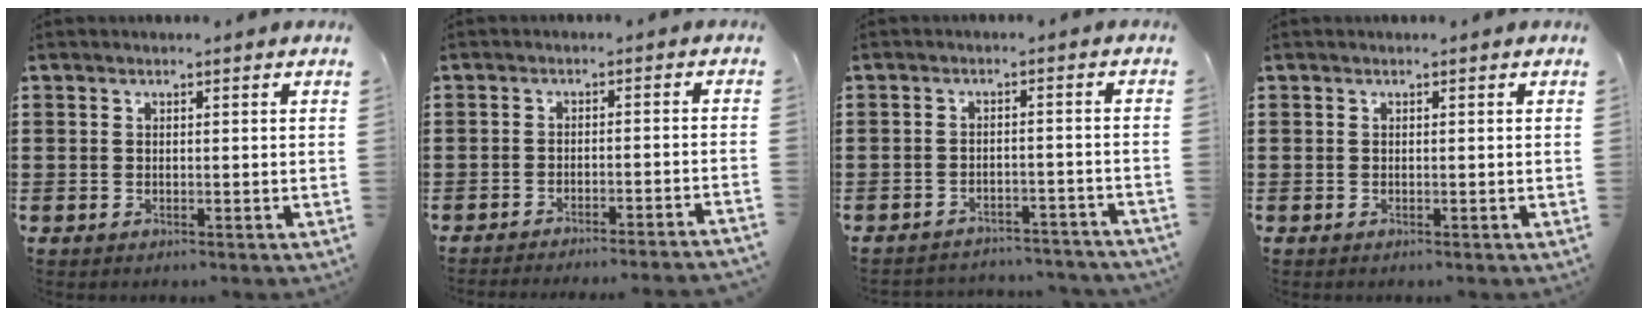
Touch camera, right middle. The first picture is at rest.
{"total": 2.6, "force": [-2.6, -0.5, 0.5], "torque": [-0.009, 0.002, -0.055]}
{"total": 3.0, "force": [-3.0, 0.2, 0.2], "torque": [-0.008, 0.002, -0.063]}
{"total": 0.0}